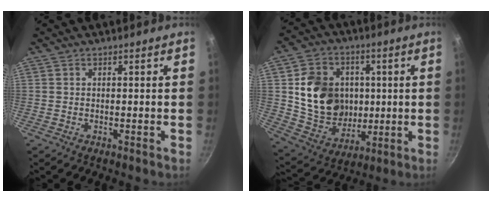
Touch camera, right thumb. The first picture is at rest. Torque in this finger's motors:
{"motor_torque": [-0.11, 1.80, 0.66, -0.30, 0.13]}